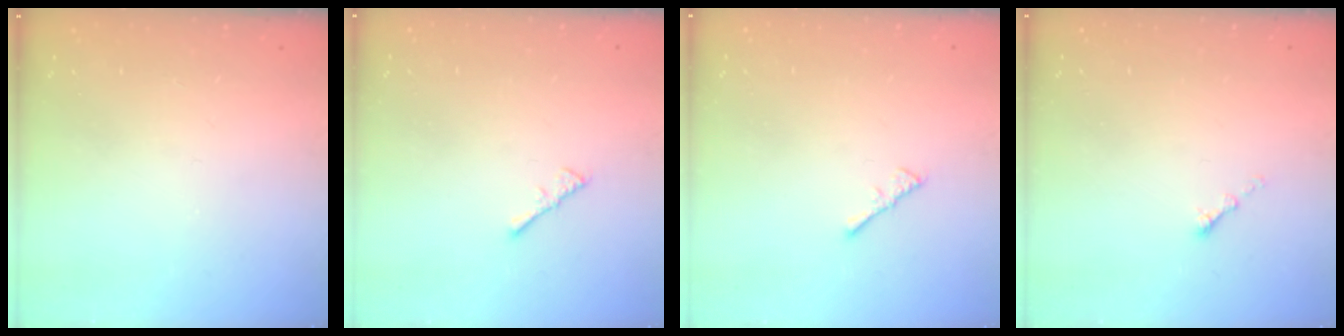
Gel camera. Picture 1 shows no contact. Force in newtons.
{"total": 2.2, "press": 2.1, "slide": 0.5}
{"total": 2.2, "press": 2.1, "slide": 0.5}
{"total": 1.1, "press": 1.0, "slide": 0.5}